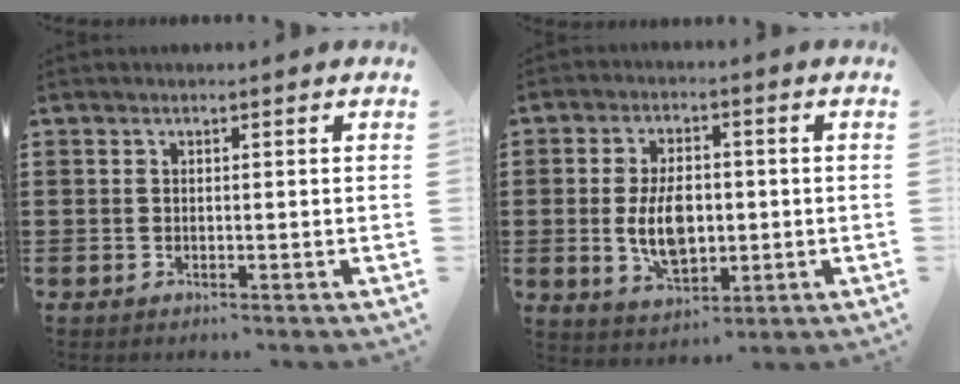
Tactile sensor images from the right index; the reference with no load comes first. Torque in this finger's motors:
{"motor_torque": [2.14, 0.00, 0.75, 0.21]}